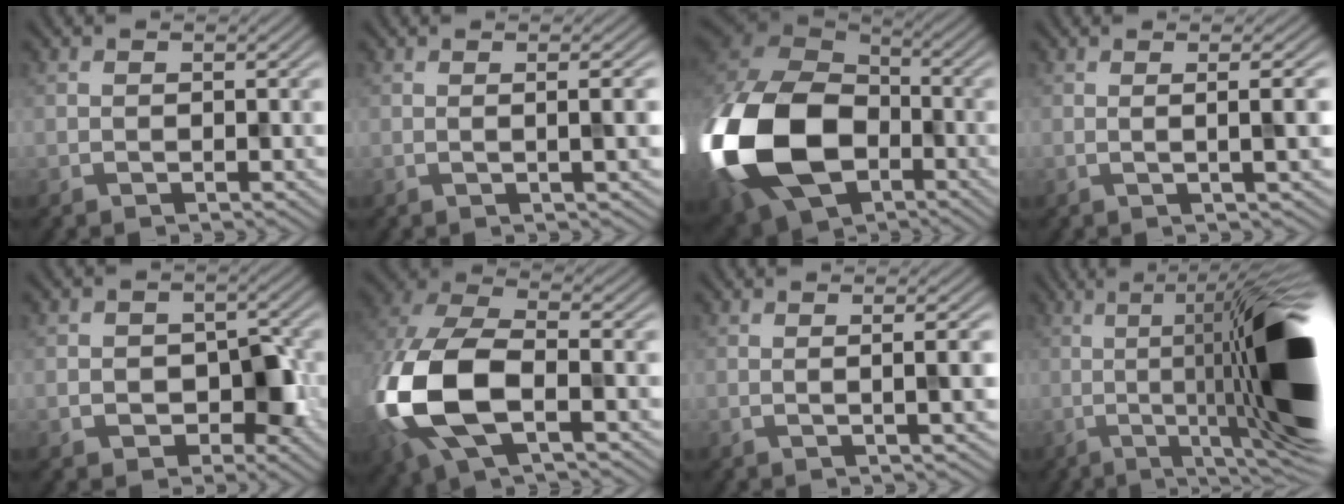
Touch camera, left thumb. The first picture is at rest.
{"total": 2.9, "force": [0.2, 0.6, 2.8], "torque": [-0.037, 0.009, -0.003]}
{"total": 21.4, "force": [-6.0, 14.7, 14.3], "torque": [-0.372, -0.039, -0.119]}
{"total": 4.0, "force": [0.3, 0.8, 3.9], "torque": [-0.051, 0.013, 0.000]}
{"total": 4.8, "force": [-1.3, 3.5, 3.0], "torque": [-0.047, -0.009, -0.019]}
{"total": 14.9, "force": [-3.7, 8.2, 11.8], "torque": [-0.318, -0.024, -0.073]}
{"total": 3.3, "force": [0.2, 0.7, 3.2], "torque": [-0.041, 0.010, -0.002]}
{"total": 19.6, "force": [-1.0, 4.4, 19.1], "torque": [-0.249, 0.020, -0.013]}